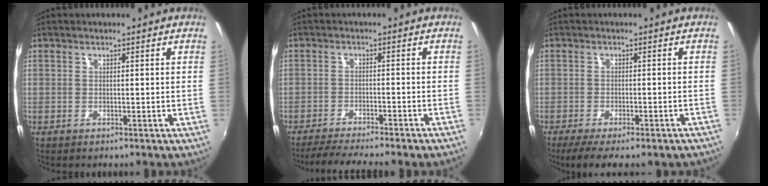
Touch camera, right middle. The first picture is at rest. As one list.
[{"total": 8.1, "force": [-7.2, -0.9, 3.6], "torque": [-0.087, -0.009, -0.109]}, {"total": 8.8, "force": [-6.8, 1.6, 5.4], "torque": [-0.115, -0.035, -0.097]}]